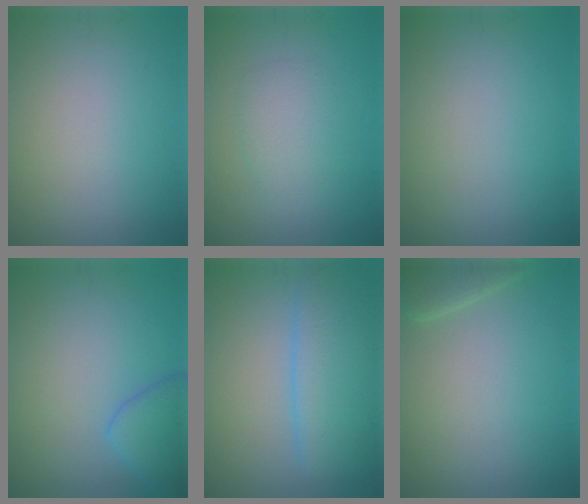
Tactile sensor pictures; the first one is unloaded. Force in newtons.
{"total": 2.4, "press": 2.4, "slide": 0.2}
{"total": 0.0}
{"total": 2.9, "press": 2.9, "slide": 0.2}
{"total": 5.6, "press": 5.6, "slide": 0.4}
{"total": 2.2, "press": 2.2, "slide": 0.3}